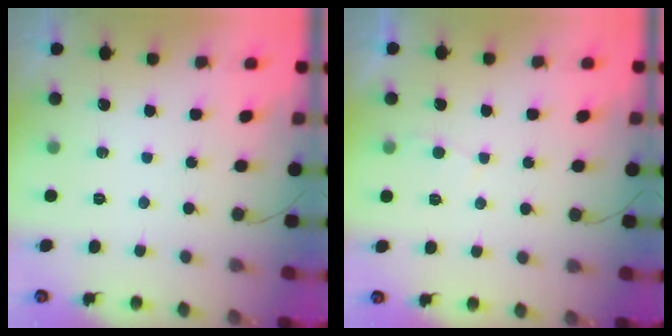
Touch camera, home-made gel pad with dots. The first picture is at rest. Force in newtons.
{"total": 2.0, "press": 2.0, "slide": 0.2}